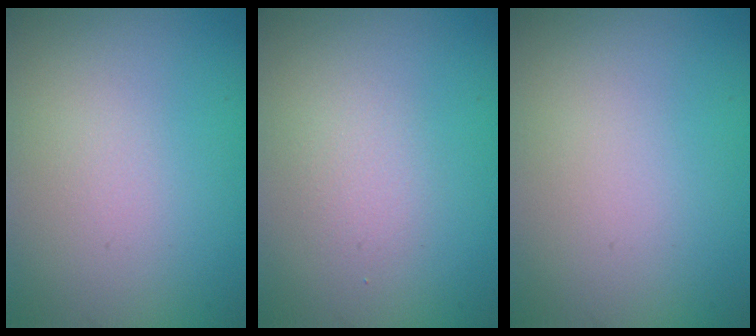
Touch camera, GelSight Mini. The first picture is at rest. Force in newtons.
{"total": 1.2, "press": 1.2, "slide": 0.1}
{"total": 0.0}